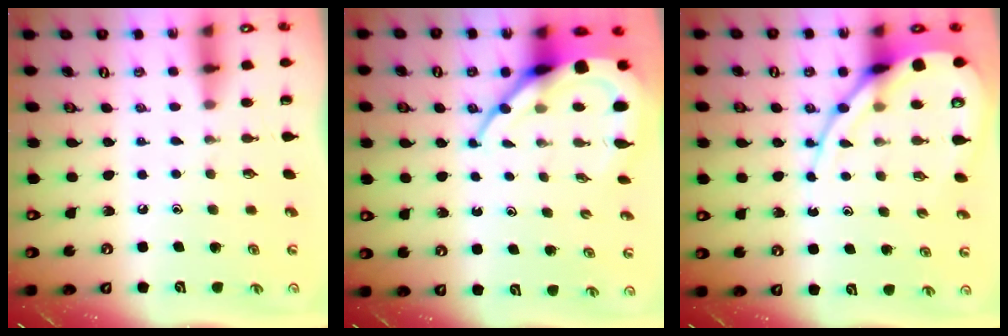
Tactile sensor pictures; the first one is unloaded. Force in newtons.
{"total": 11.6, "press": 11.5, "slide": 1.2}
{"total": 11.3, "press": 11.3, "slide": 1.2}